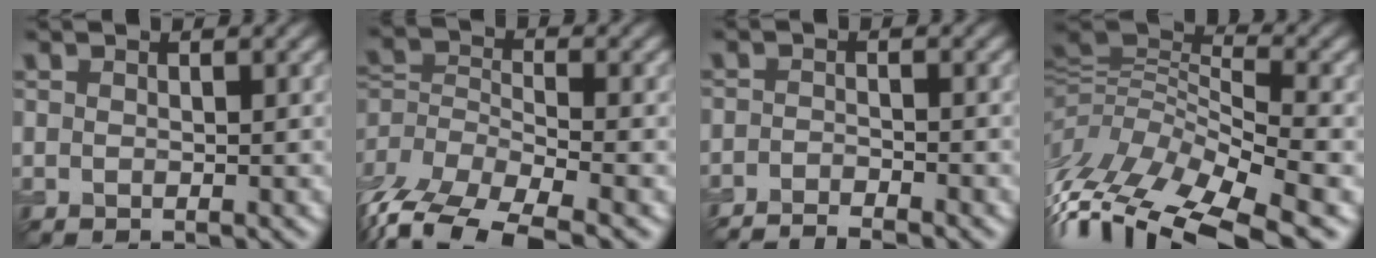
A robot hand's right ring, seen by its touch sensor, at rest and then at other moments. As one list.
[{"total": 9.6, "force": [-6.6, 4.0, 5.6], "torque": [-0.117, -0.003, -0.119]}, {"total": 3.0, "force": [-2.8, 0.3, 1.1], "torque": [-0.019, 0.003, -0.056]}, {"total": 13.9, "force": [-8.5, 5.0, 9.8], "torque": [-0.207, 0.018, -0.149]}]